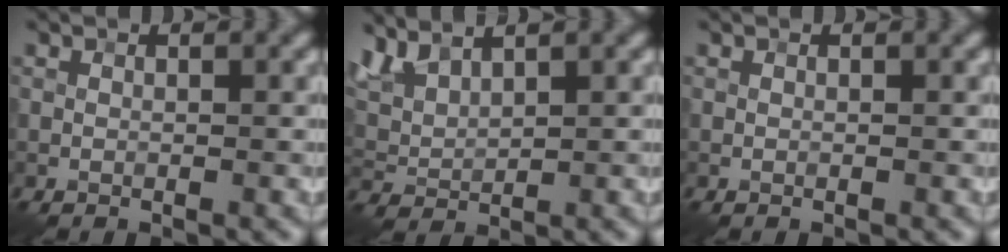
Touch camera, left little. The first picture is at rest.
{"total": 3.9, "force": [2.9, 1.6, 2.0], "torque": [-0.056, 0.006, 0.063]}
{"total": 0.0}